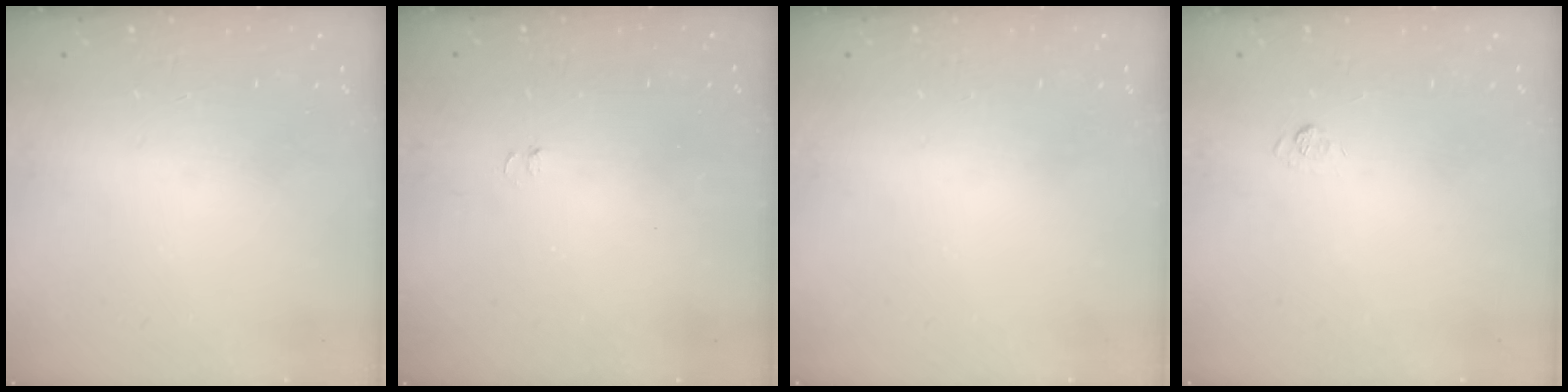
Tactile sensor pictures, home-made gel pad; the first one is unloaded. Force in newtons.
{"total": 3.3, "press": 3.2, "slide": 0.7}
{"total": 0.0}
{"total": 7.5, "press": 7.3, "slide": 1.4}